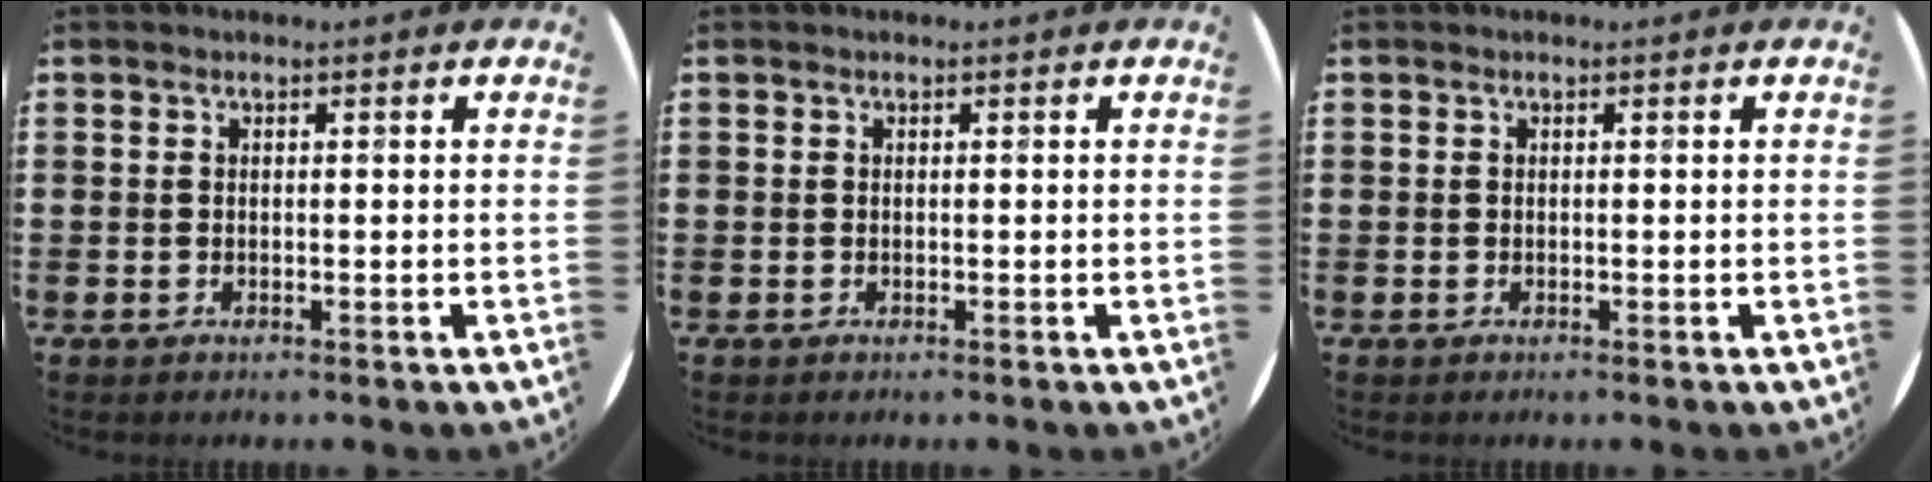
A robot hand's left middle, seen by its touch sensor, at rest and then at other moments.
{"total": 0.0}
{"total": 0.0}